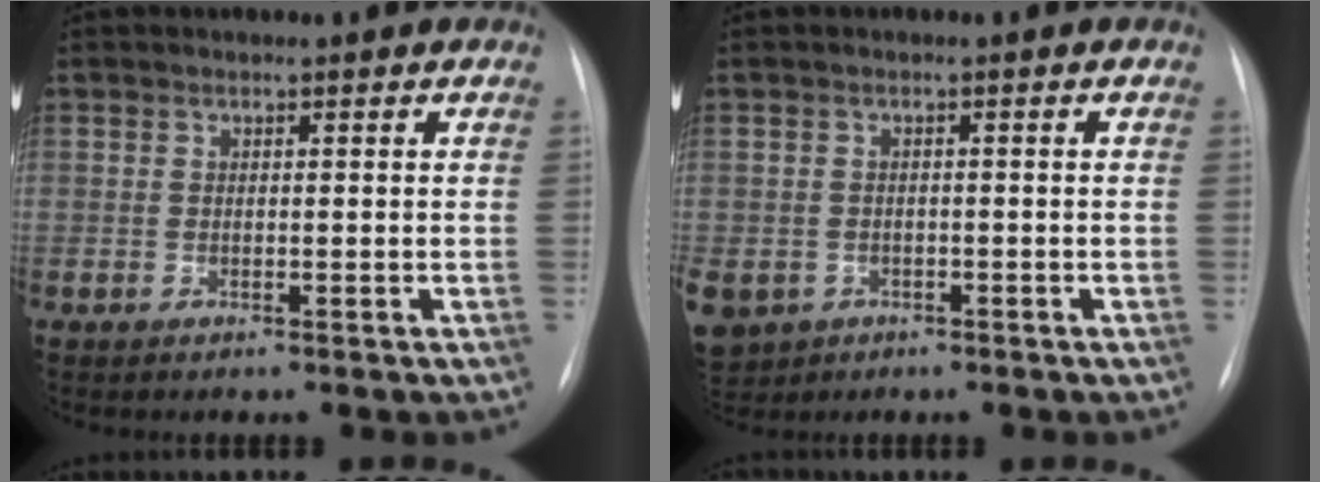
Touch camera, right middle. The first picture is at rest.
{"total": 9.6, "force": [-4.6, 7.9, 3.1], "torque": [-0.099, -0.002, -0.063]}